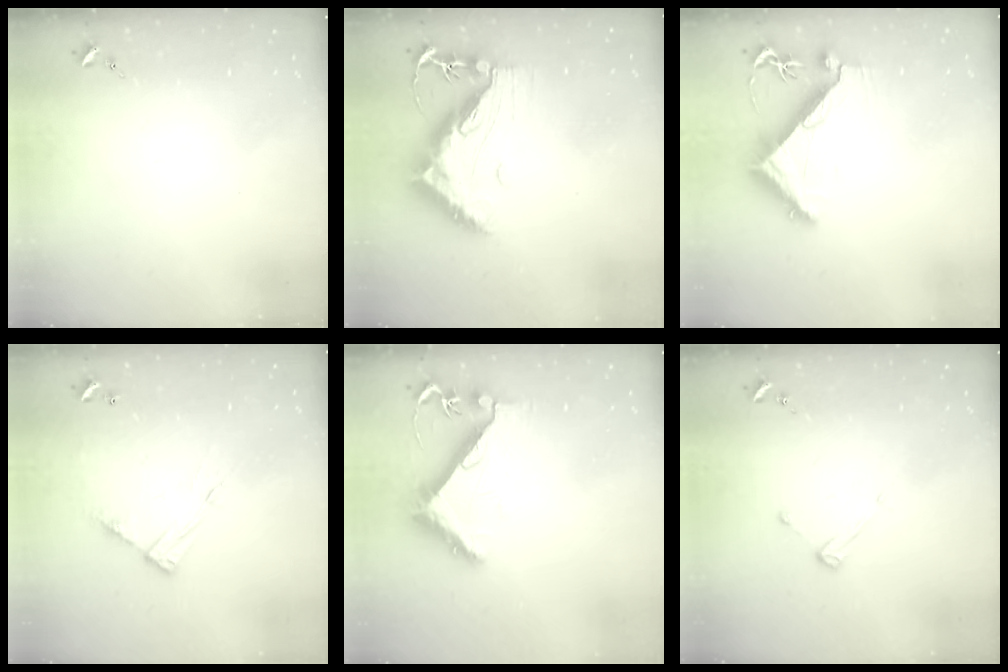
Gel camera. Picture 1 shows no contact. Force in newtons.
{"total": 13.5, "press": 13.4, "slide": 1.3}
{"total": 7.9, "press": 7.8, "slide": 1.0}
{"total": 10.0, "press": 10.0, "slide": 0.5}
{"total": 8.9, "press": 8.9, "slide": 0.3}
{"total": 3.8, "press": 3.8, "slide": 0.4}